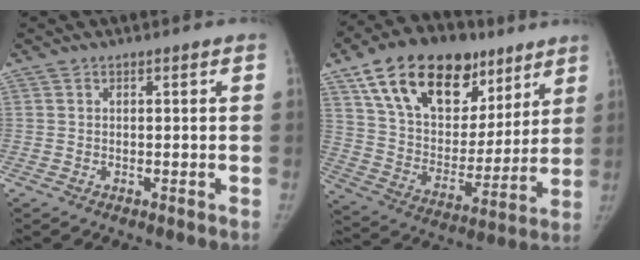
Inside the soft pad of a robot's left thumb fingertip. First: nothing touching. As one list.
[{"total": 25.8, "force": [14.6, 15.4, 14.7], "torque": [-0.208, -0.018, 0.255]}]